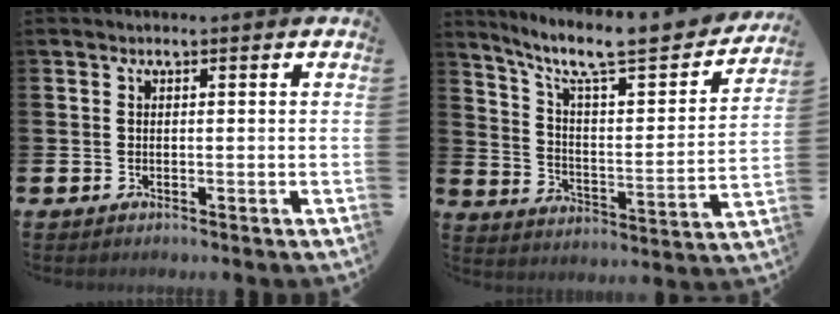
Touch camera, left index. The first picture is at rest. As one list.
[{"total": 9.7, "force": [8.0, 1.9, 5.2], "torque": [-0.119, -0.062, 0.129]}]